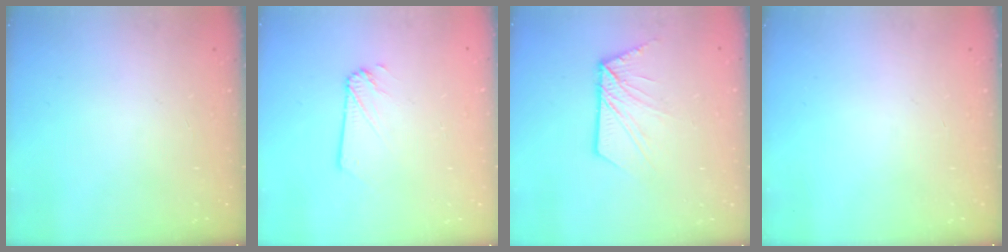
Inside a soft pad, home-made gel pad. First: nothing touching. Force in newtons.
{"total": 1.5, "press": 1.5, "slide": 0.2}
{"total": 10.8, "press": 10.8, "slide": 1.4}
{"total": 0.0}